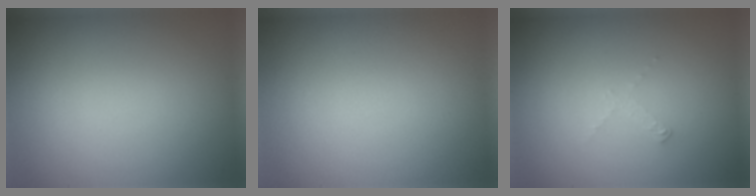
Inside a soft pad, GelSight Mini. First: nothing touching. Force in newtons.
{"total": 0.0}
{"total": 0.8, "press": 0.8, "slide": 0.1}